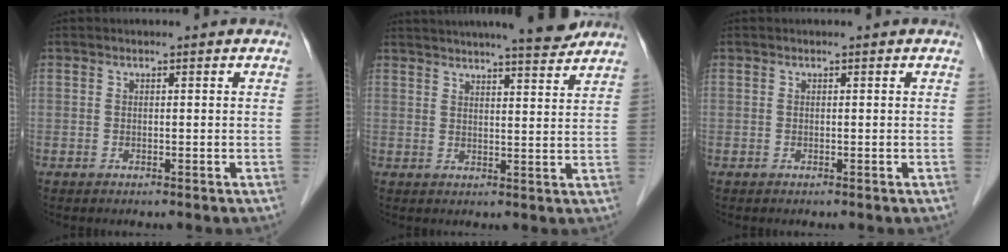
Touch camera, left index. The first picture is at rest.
{"total": 11.3, "force": [10.1, 0.4, 5.1], "torque": [-0.078, 0.004, 0.130]}
{"total": 0.0}